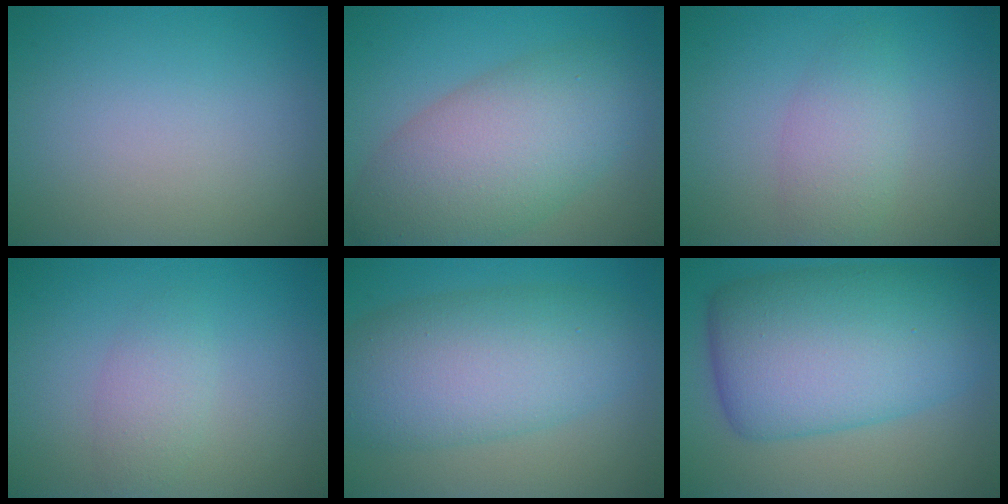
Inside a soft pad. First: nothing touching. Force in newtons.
{"total": 8.9, "press": 8.9, "slide": 0.5}
{"total": 2.8, "press": 2.8, "slide": 0.1}
{"total": 2.1, "press": 2.0, "slide": 0.0}
{"total": 8.7, "press": 8.7, "slide": 0.4}
{"total": 12.0, "press": 12.0, "slide": 0.1}